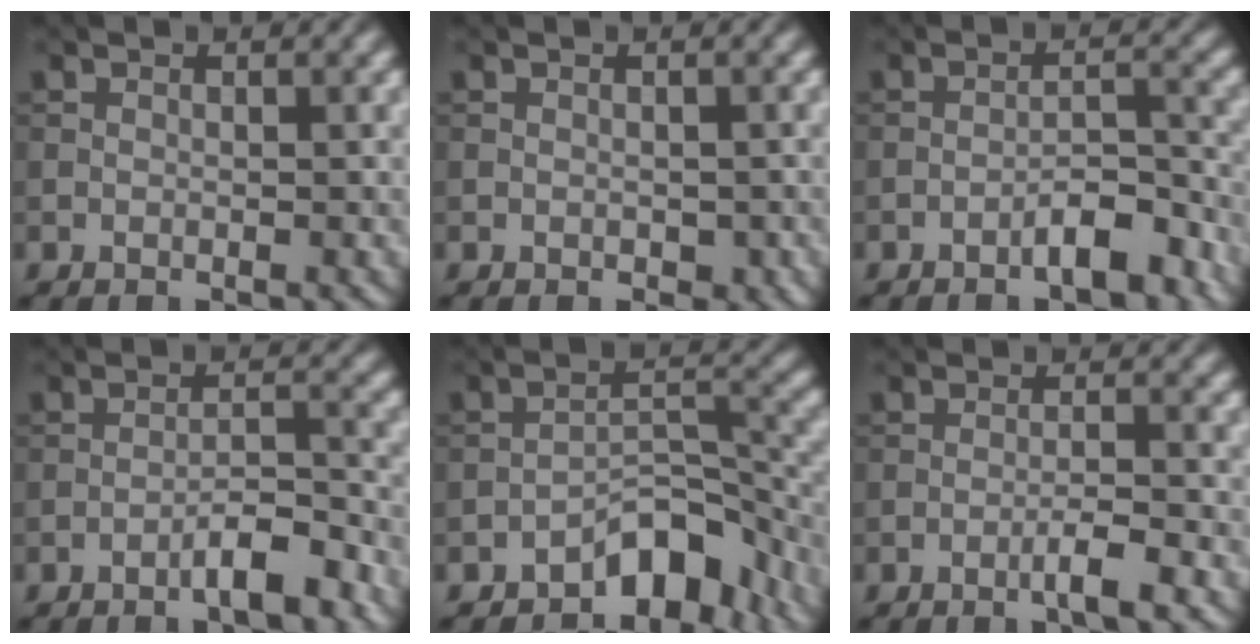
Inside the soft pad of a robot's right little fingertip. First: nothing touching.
{"total": 1.1, "force": [-0.3, 0.8, 0.7], "torque": [-0.008, -0.007, -0.003]}
{"total": 3.8, "force": [-2.4, 1.2, 2.8], "torque": [-0.040, 0.012, -0.040]}
{"total": 3.6, "force": [-2.3, 0.8, 2.7], "torque": [-0.043, 0.012, -0.042]}
{"total": 5.5, "force": [-3.9, 2.4, 3.0], "torque": [-0.027, 0.014, -0.068]}
{"total": 2.4, "force": [-1.3, 0.2, 2.0], "torque": [-0.031, 0.008, -0.028]}